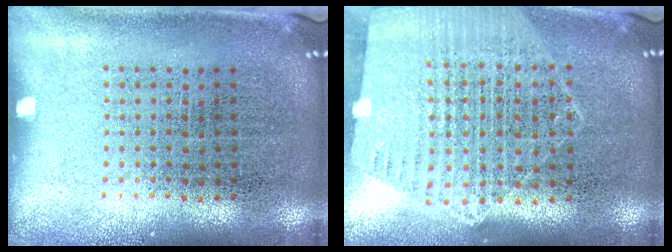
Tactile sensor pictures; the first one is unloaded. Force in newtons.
{"total": 1.2, "press": 1.2, "slide": 0.1}